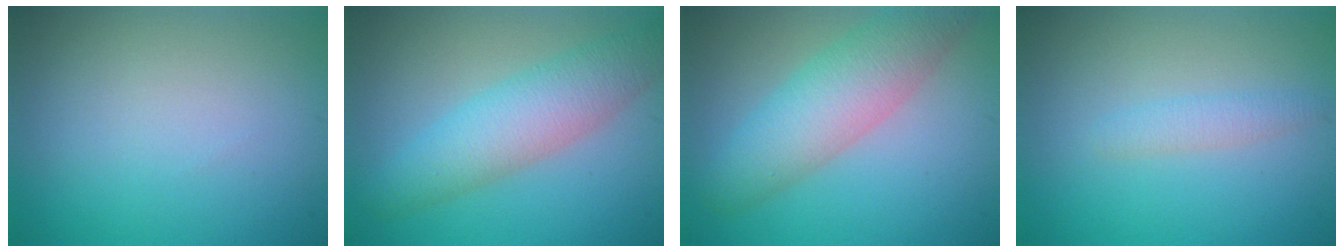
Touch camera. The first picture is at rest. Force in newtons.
{"total": 5.5, "press": 5.5, "slide": 0.2}
{"total": 6.2, "press": 6.2, "slide": 0.3}
{"total": 1.4, "press": 1.4, "slide": 0.1}